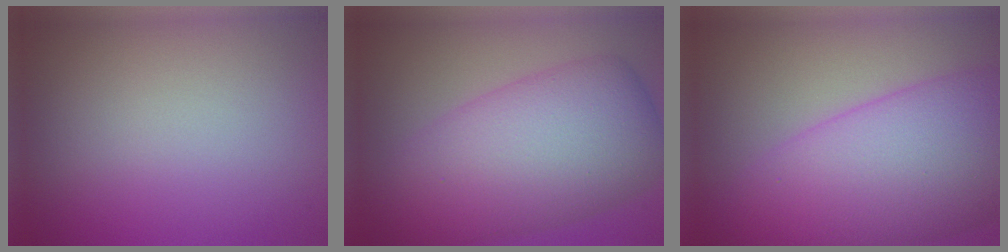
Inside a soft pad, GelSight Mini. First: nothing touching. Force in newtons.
{"total": 10.4, "press": 10.4, "slide": 0.2}
{"total": 12.1, "press": 12.1, "slide": 0.1}